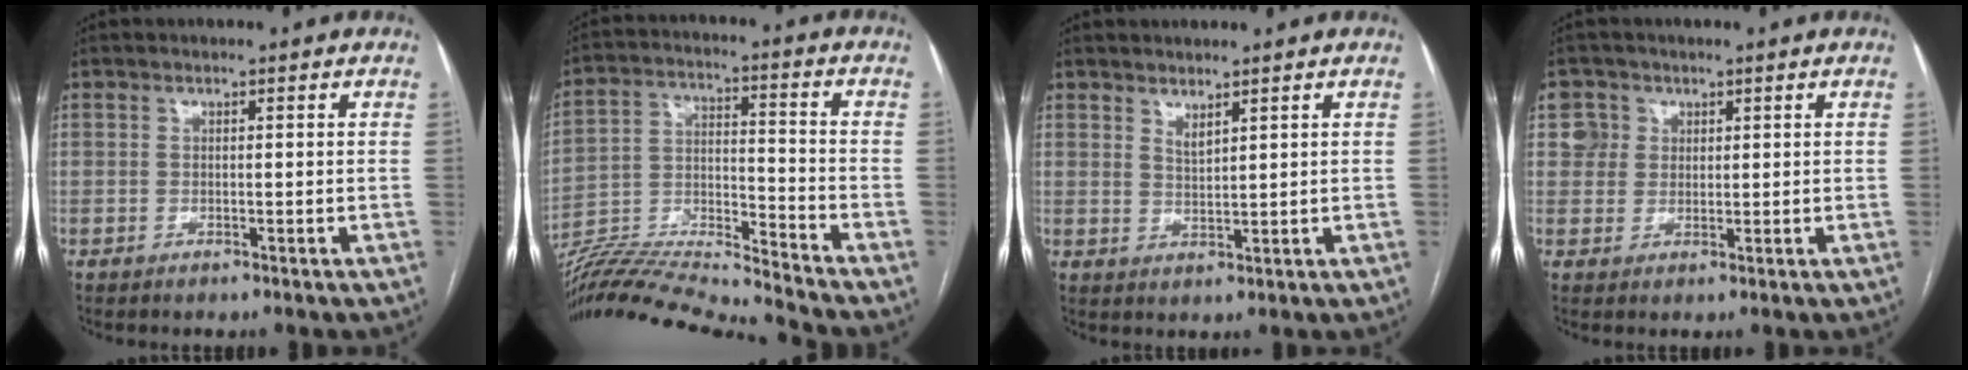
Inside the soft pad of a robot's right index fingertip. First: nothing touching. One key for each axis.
{"total": 18.2, "fx": -17.3, "fy": -2.2, "fz": 5.0, "tx": -0.092, "ty": 0.009, "tz": -0.302}
{"total": 1.9, "fx": 1.6, "fy": 0.3, "fz": 1.0, "tx": -0.023, "ty": -0.012, "tz": 0.035}
{"total": 3.5, "fx": 1.4, "fy": 3.2, "fz": 0.0, "tx": 0.007, "ty": 0.010, "tz": 0.026}